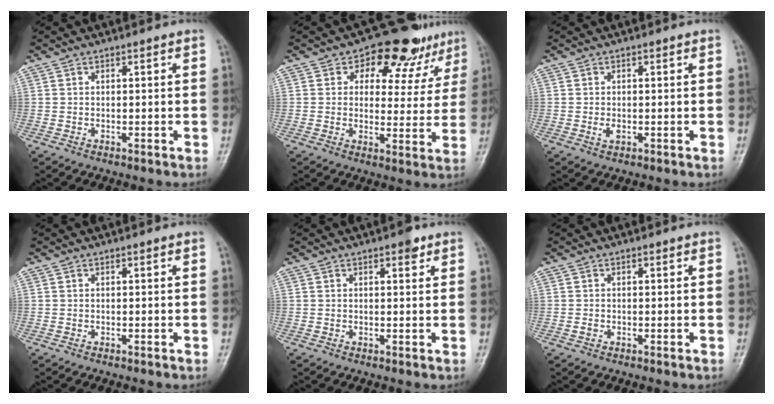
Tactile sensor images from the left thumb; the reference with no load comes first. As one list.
[{"total": 12.8, "force": [8.1, 8.1, 5.8], "torque": [-0.013, -0.030, 0.093]}, {"total": 1.4, "force": [-0.2, 0.9, 1.0], "torque": [-0.017, -0.002, -0.004]}, {"total": 0.0}, {"total": 2.1, "force": [1.3, 1.0, 1.4], "torque": [-0.012, -0.004, 0.015]}, {"total": 0.6, "force": [-0.1, 0.5, 0.3], "torque": [-0.003, 0.000, -0.004]}]